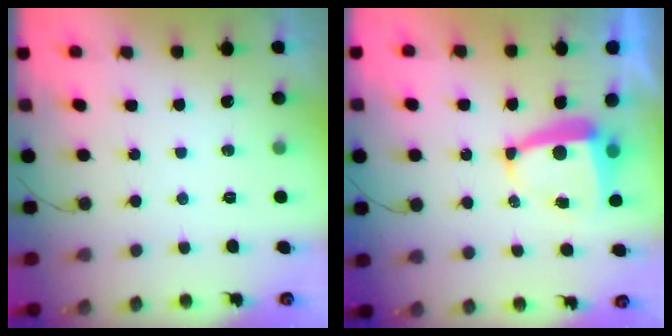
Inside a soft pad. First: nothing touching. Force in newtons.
{"total": 6.5, "press": 6.5, "slide": 0.7}